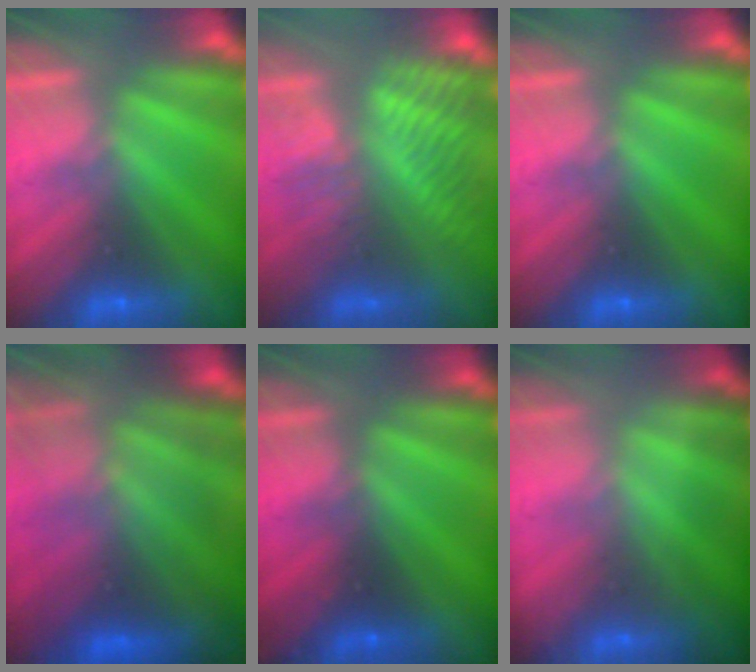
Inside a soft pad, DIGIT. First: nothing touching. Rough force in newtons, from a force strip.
{"total": 5.0}
{"total": 0.0}
{"total": 7.3}
{"total": 2.3}
{"total": 1.7}